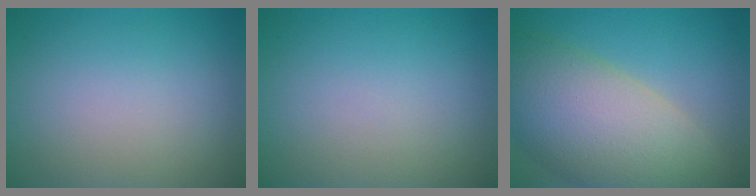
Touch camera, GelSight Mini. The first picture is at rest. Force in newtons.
{"total": 0.0}
{"total": 11.8, "press": 11.8, "slide": 1.0}